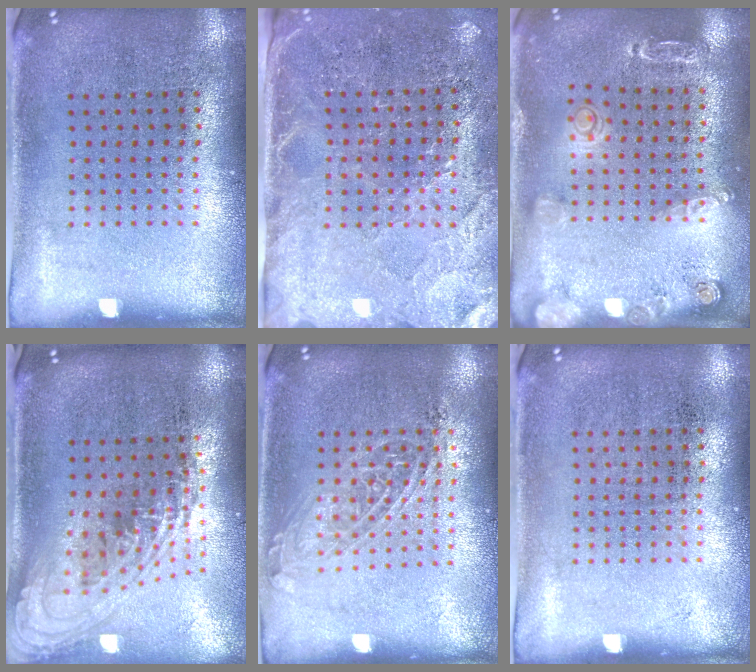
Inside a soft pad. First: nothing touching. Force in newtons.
{"total": 2.9, "press": 2.6, "slide": 1.2}
{"total": 1.5, "press": 1.5, "slide": 0.1}
{"total": 2.3, "press": 1.7, "slide": 1.6}
{"total": 1.5, "press": 1.3, "slide": 0.6}
{"total": 0.0}